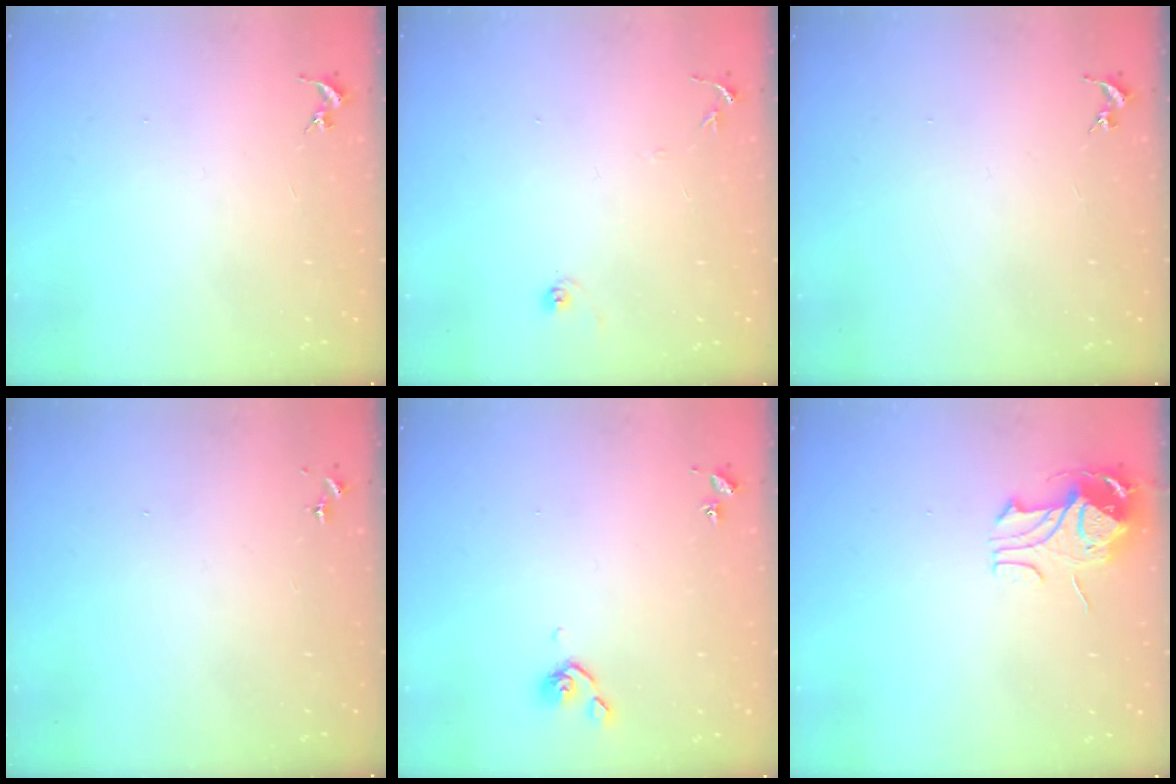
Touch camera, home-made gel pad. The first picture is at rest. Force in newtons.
{"total": 6.0, "press": 5.9, "slide": 0.6}
{"total": 0.0}
{"total": 0.0}
{"total": 4.7, "press": 4.6, "slide": 1.2}
{"total": 10.7, "press": 10.7, "slide": 1.2}